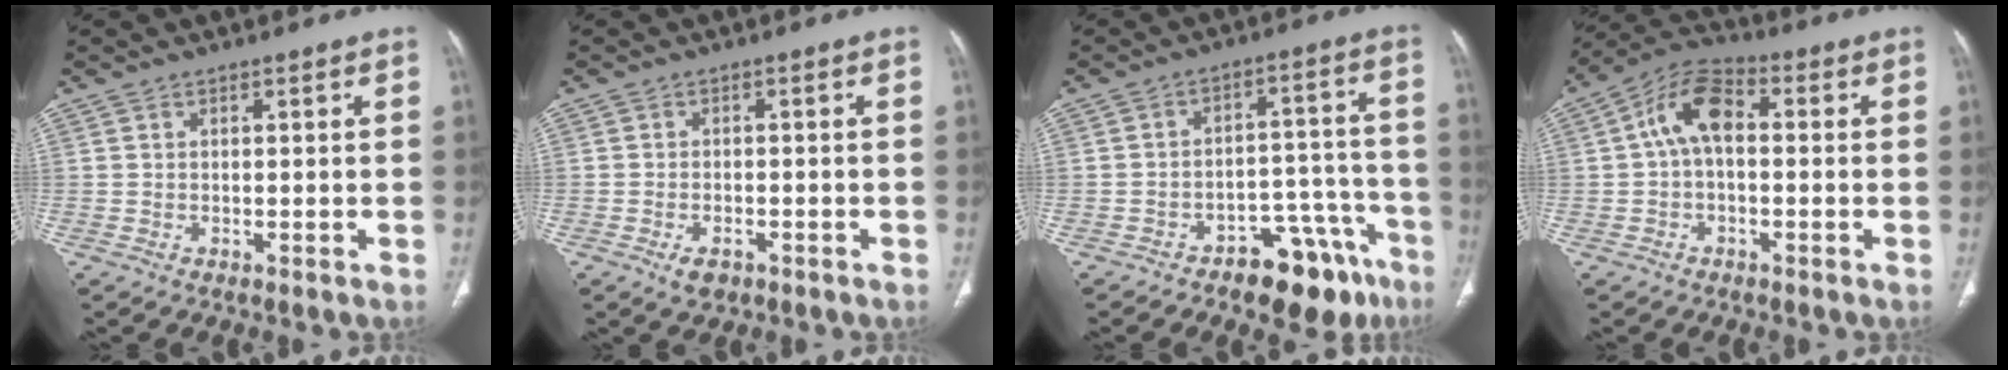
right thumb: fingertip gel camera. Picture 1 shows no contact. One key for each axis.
{"total": 3.1, "fx": -1.7, "fy": 1.8, "fz": 1.8, "tx": -0.030, "ty": 0.003, "tz": -0.024}
{"total": 13.4, "fx": -9.1, "fy": 6.4, "fz": 7.4, "tx": -0.047, "ty": 0.087, "tz": -0.128}
{"total": 9.1, "fx": 0.6, "fy": 5.2, "fz": 7.4, "tx": -0.128, "ty": 0.029, "tz": -0.002}